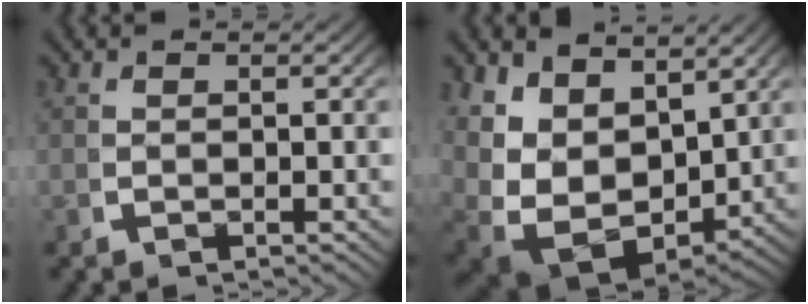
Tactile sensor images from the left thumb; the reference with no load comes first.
{"total": 10.3, "force": [-1.7, 7.3, 7.1], "torque": [-0.181, -0.058, -0.008]}